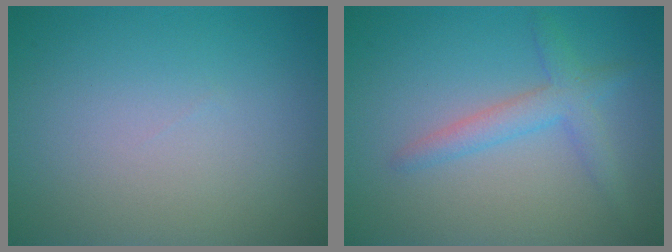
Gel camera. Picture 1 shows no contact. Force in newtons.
{"total": 2.6, "press": 2.6, "slide": 0.2}